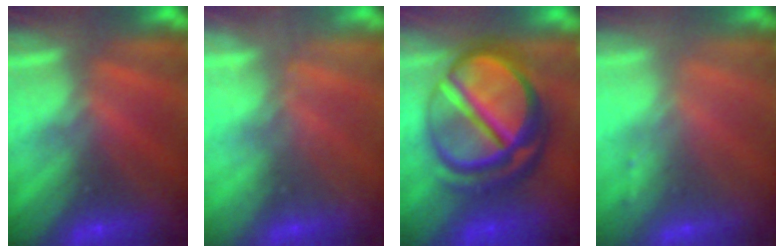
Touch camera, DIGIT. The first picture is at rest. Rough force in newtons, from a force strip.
{"total": 1.7}
{"total": 8.8}
{"total": 1.4}